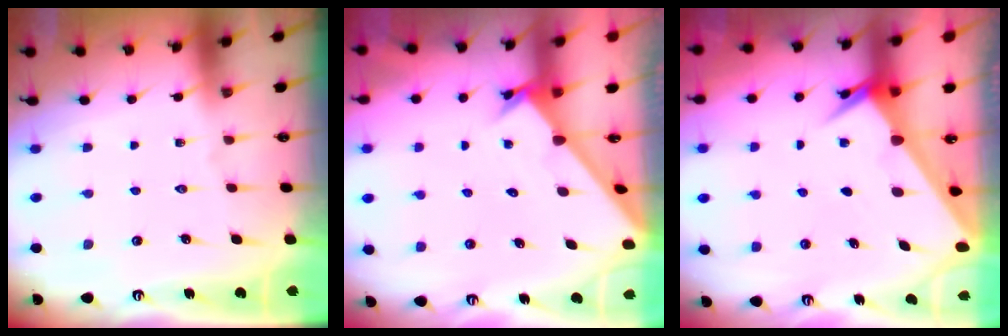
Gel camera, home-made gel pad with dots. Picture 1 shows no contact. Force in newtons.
{"total": 1.2, "press": 1.2, "slide": 0.1}
{"total": 2.6, "press": 2.6, "slide": 0.2}